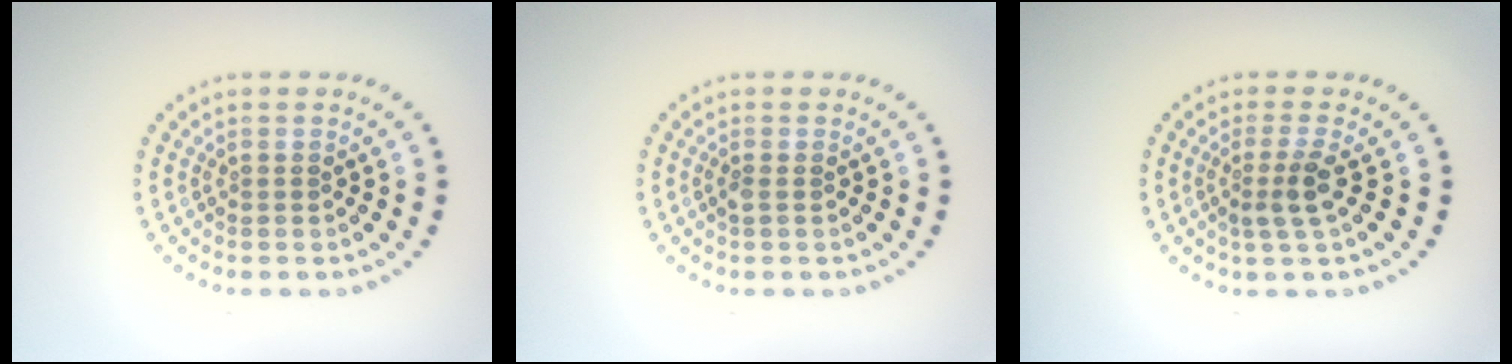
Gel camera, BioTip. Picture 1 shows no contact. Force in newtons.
{"total": 0.6, "press": 0.5, "slide": 0.3}
{"total": 2.4, "press": 1.8, "slide": 1.6}